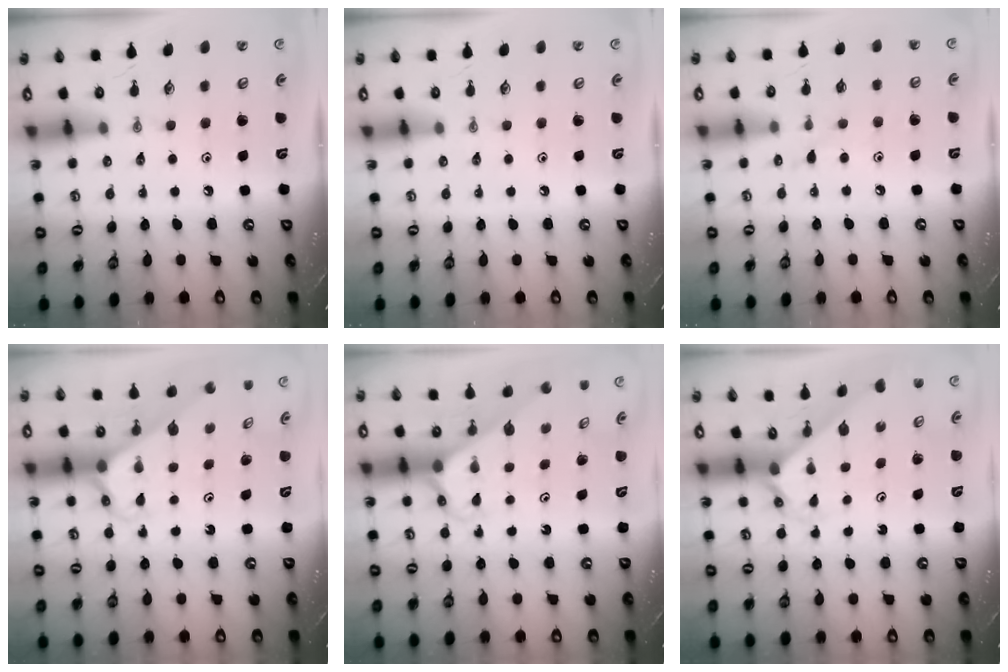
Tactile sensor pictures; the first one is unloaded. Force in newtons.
{"total": 0.0}
{"total": 4.2, "press": 4.2, "slide": 0.4}
{"total": 2.7, "press": 2.7, "slide": 0.1}
{"total": 2.7, "press": 2.7, "slide": 0.1}
{"total": 1.9, "press": 1.9, "slide": 0.1}